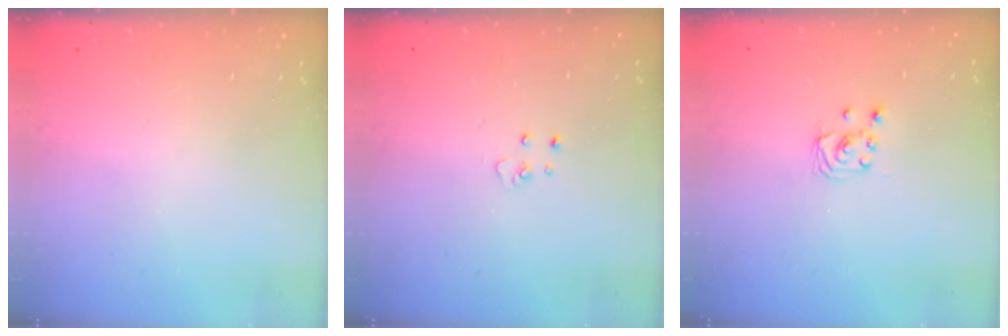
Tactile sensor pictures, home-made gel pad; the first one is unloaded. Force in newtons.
{"total": 3.4, "press": 3.4, "slide": 0.3}
{"total": 2.3, "press": 2.2, "slide": 0.3}